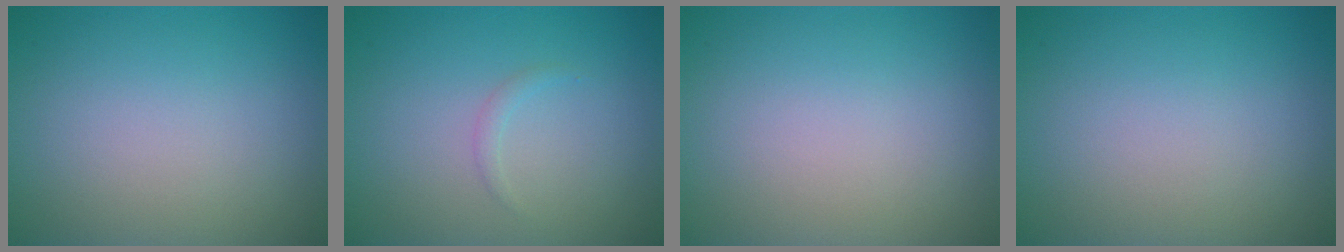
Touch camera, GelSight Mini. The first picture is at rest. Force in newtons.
{"total": 0.7, "press": 0.7, "slide": 0.1}
{"total": 0.0}
{"total": 0.0}